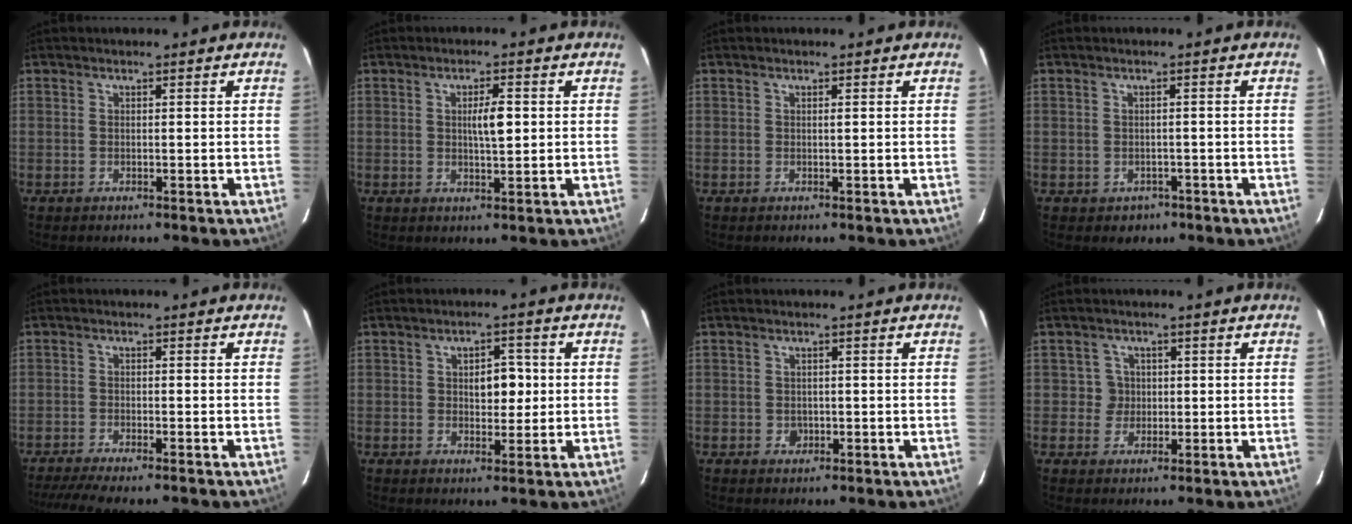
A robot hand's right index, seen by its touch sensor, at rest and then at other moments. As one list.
[{"total": 3.7, "force": [0.5, 0.7, 3.6], "torque": [-0.061, 0.002, 0.007]}, {"total": 0.0}, {"total": 2.4, "force": [-1.2, 2.0, 0.6], "torque": [-0.006, 0.006, -0.009]}, {"total": 8.5, "force": [-7.0, 0.9, 4.6], "torque": [-0.071, -0.012, -0.111]}, {"total": 4.4, "force": [0.5, 2.4, 3.7], "torque": [-0.050, 0.007, 0.012]}, {"total": 1.2, "force": [-0.3, 1.1, 0.5], "torque": [-0.009, 0.003, 0.000]}, {"total": 2.8, "force": [0.3, 2.8, -0.1], "torque": [0.011, 0.007, 0.002]}]